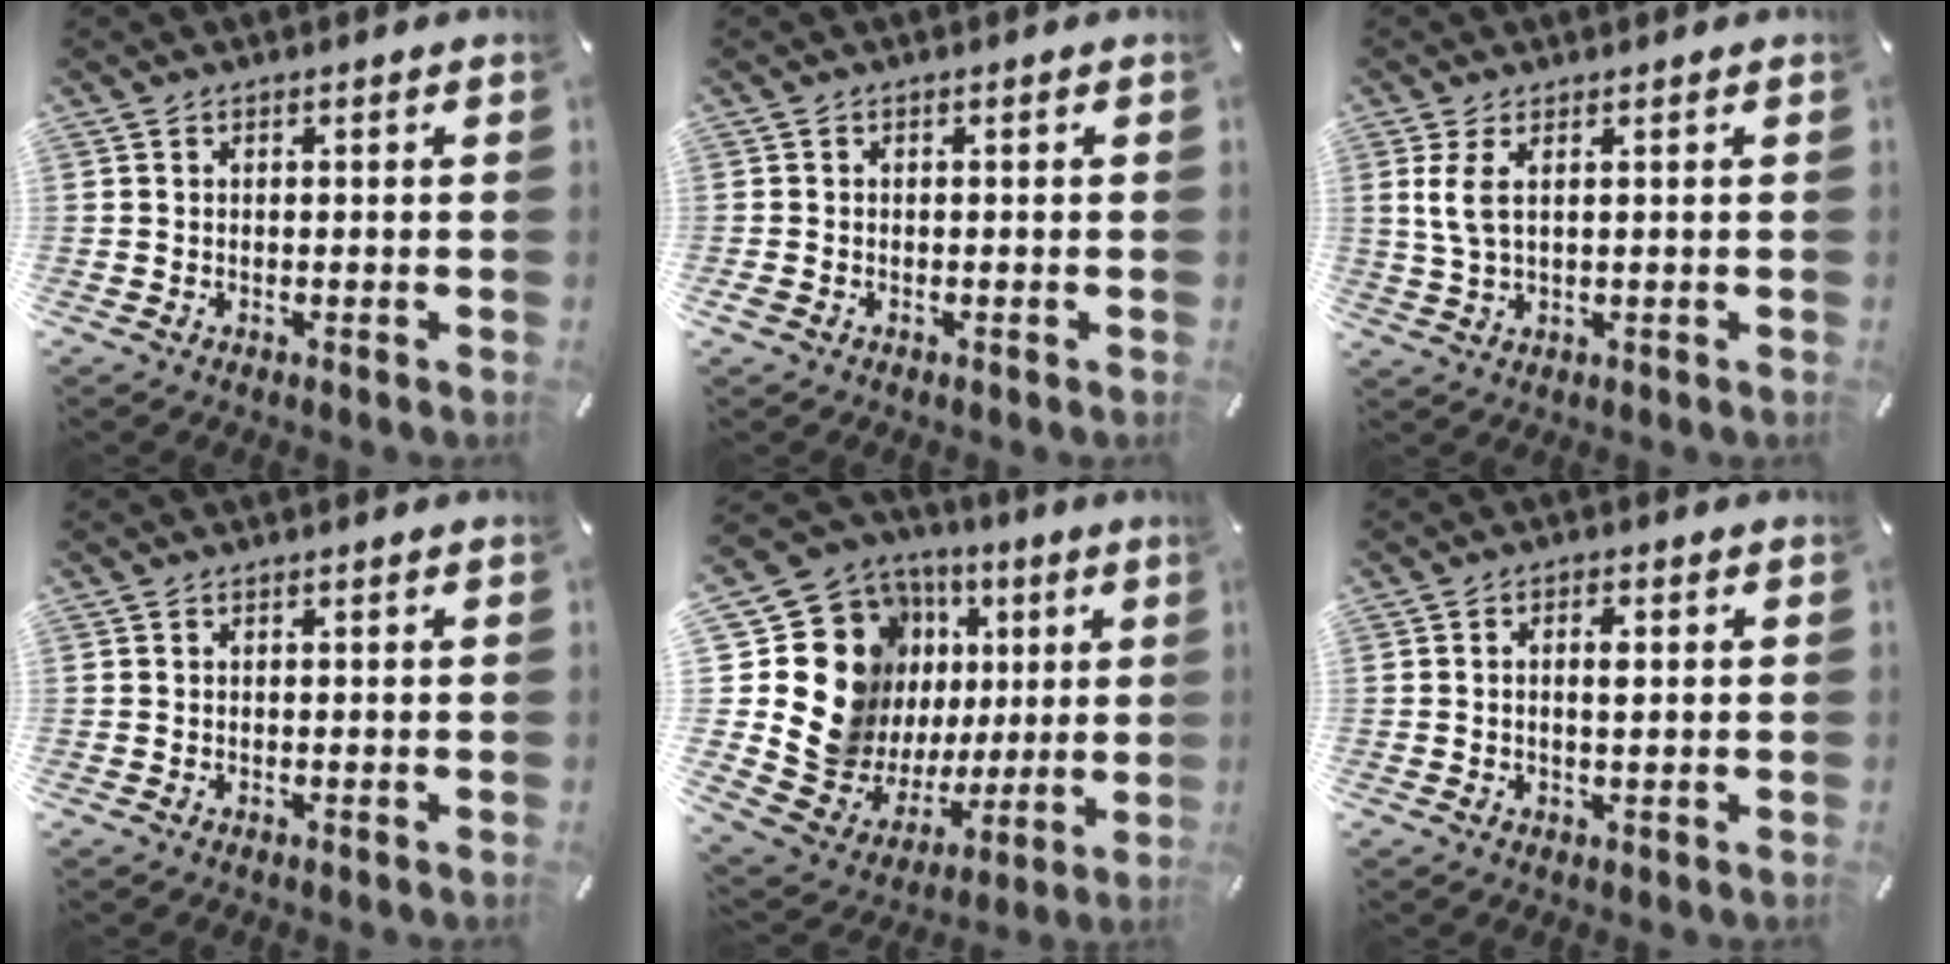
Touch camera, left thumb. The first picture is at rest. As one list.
[{"total": 0.8, "force": [-0.5, 0.4, 0.4], "torque": [-0.006, 0.000, -0.009]}, {"total": 4.9, "force": [1.7, 1.7, 4.2], "torque": [-0.102, -0.006, 0.027]}, {"total": 0.0}, {"total": 20.0, "force": [5.0, 17.1, 9.3], "torque": [-0.173, -0.055, 0.121]}, {"total": 2.7, "force": [0.3, 1.0, 2.5], "torque": [-0.041, 0.001, 0.001]}]